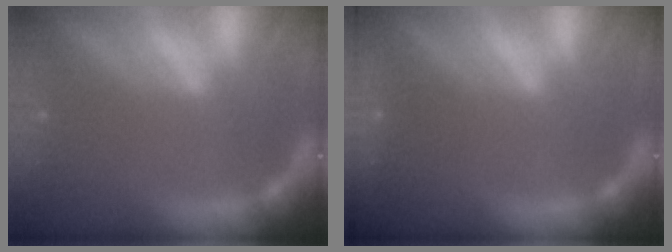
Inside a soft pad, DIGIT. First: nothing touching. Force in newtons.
{"total": 6.5}